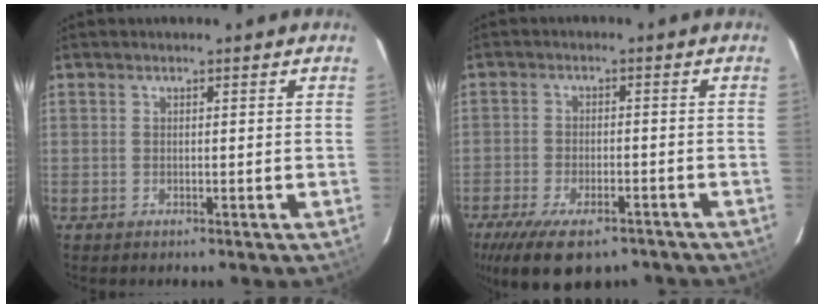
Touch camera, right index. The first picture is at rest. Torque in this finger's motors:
{"motor_torque": [1.34, -0.80, 0.69, 0.14]}